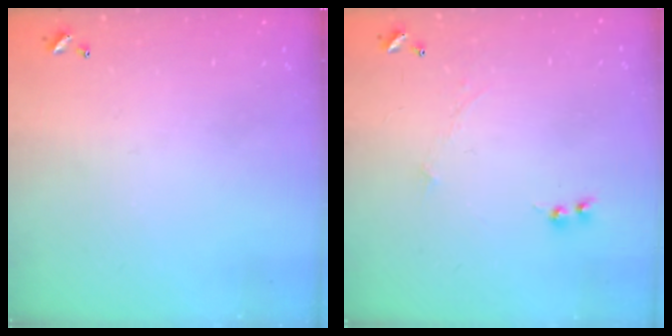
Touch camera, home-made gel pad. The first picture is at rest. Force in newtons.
{"total": 0.0}